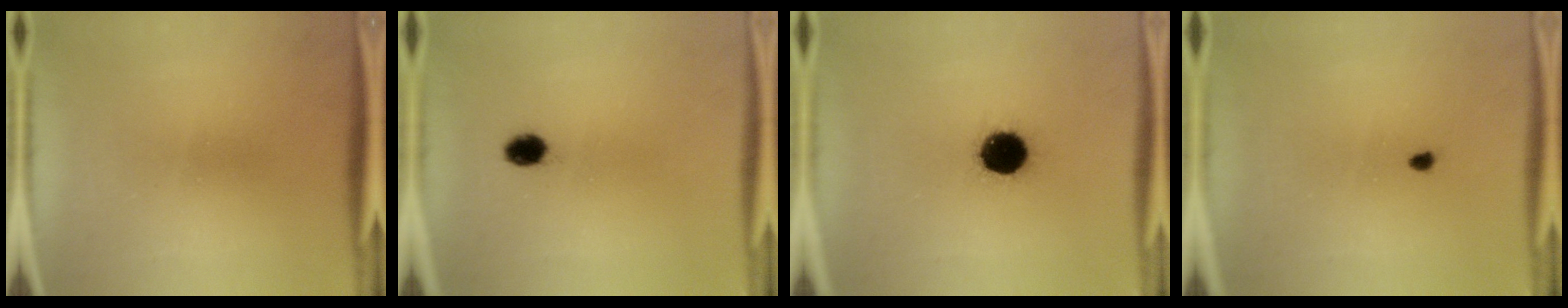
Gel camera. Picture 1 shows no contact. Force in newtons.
{"total": 2.9}
{"total": 13.1}
{"total": 0.7}